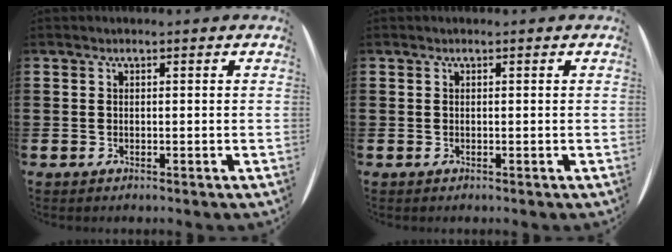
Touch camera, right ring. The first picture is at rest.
{"total": 0.0}